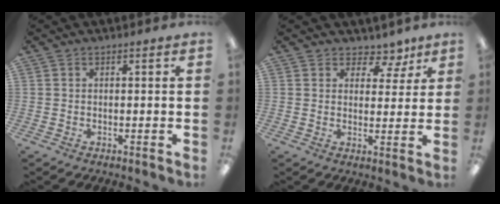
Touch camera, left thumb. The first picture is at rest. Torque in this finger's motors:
{"motor_torque": [-0.07, 0.04, -0.41, 0.34, -0.04]}